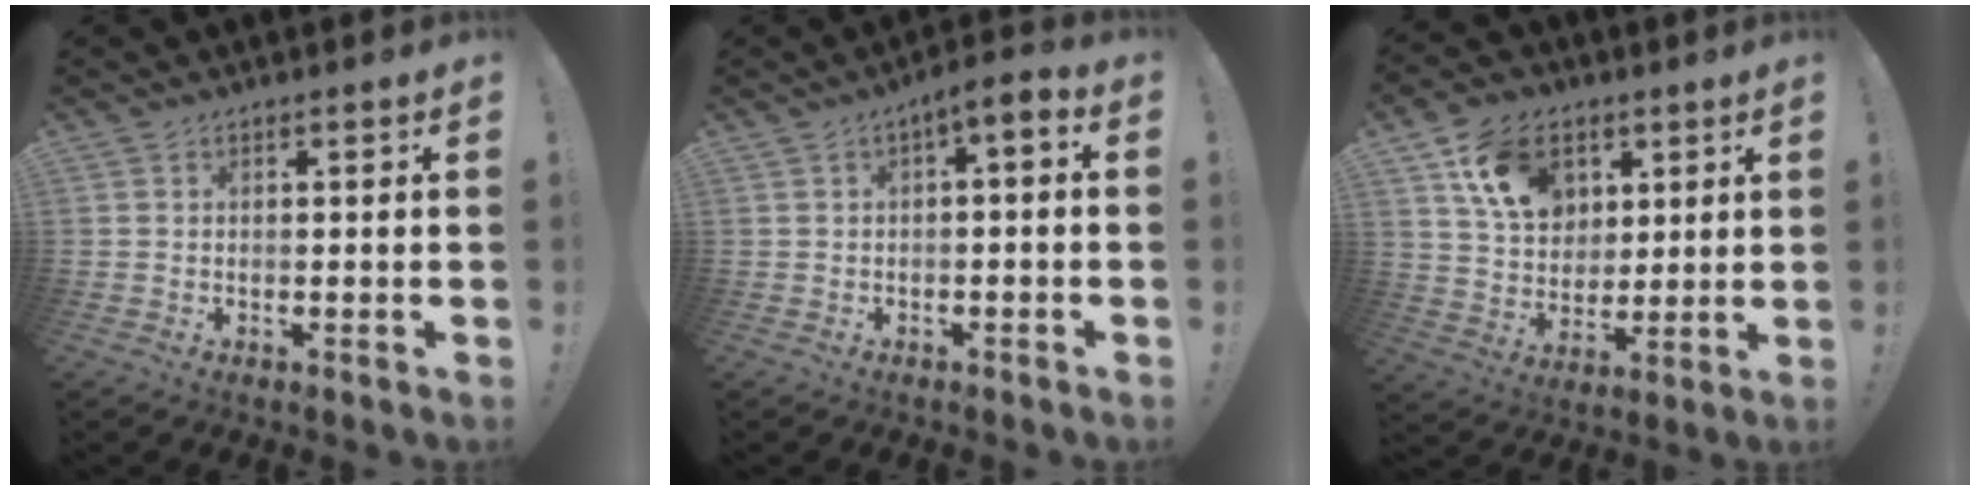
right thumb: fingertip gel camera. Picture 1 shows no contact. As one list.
[{"total": 4.0, "force": [-0.6, 1.2, 3.8], "torque": [-0.060, -0.001, -0.011]}, {"total": 15.2, "force": [7.1, 11.3, 7.3], "torque": [-0.114, -0.022, 0.140]}]